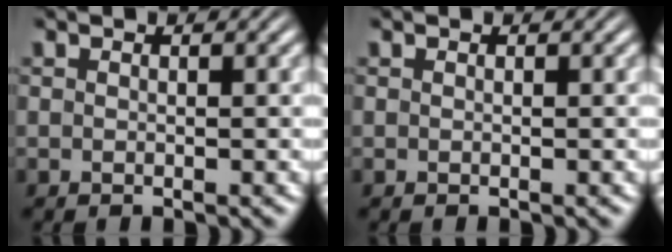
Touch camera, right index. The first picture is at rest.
{"total": 0.0}